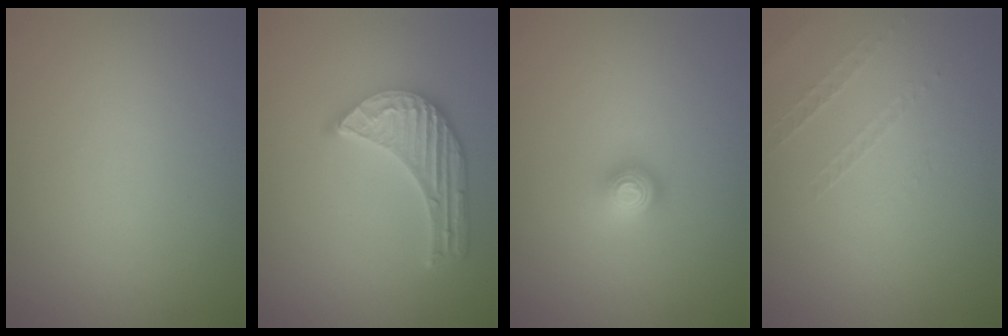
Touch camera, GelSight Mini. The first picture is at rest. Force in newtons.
{"total": 5.8, "press": 4.5, "slide": 3.7}
{"total": 2.1, "press": 1.5, "slide": 1.5}
{"total": 0.9, "press": 0.1, "slide": 0.9}